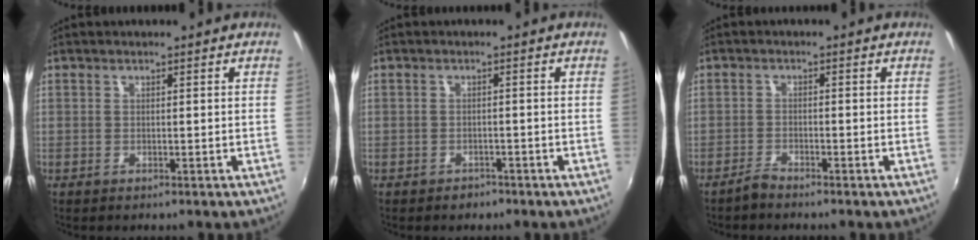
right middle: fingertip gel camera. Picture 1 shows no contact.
{"total": 1.8, "force": [-1.3, 1.2, 0.2], "torque": [-0.007, -0.001, -0.020]}
{"total": 2.0, "force": [-1.9, 0.1, 0.5], "torque": [-0.017, -0.004, -0.041]}